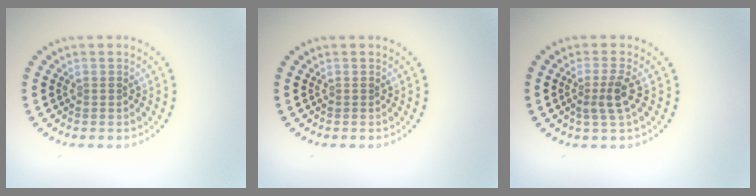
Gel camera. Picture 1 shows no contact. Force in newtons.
{"total": 0.0}
{"total": 2.3, "press": 1.8, "slide": 1.5}